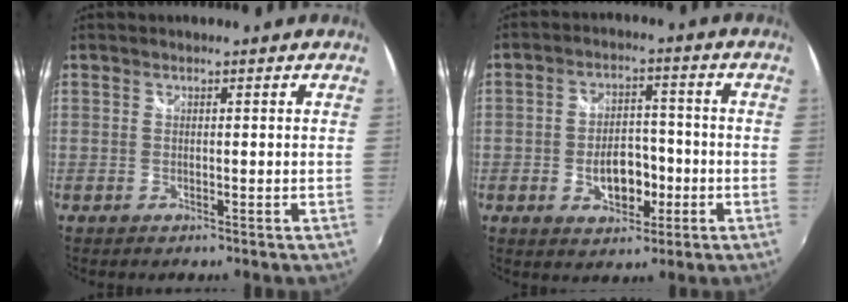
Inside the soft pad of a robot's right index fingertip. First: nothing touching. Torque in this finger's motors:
{"motor_torque": [0.25, -0.14, 0.22, 0.07]}